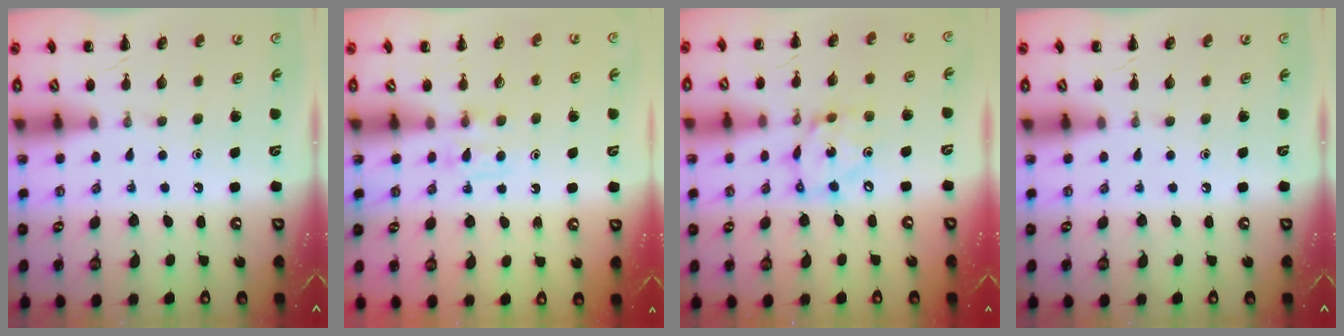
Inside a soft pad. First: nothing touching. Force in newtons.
{"total": 4.1, "press": 3.8, "slide": 1.5}
{"total": 9.0, "press": 8.7, "slide": 2.1}
{"total": 0.0}